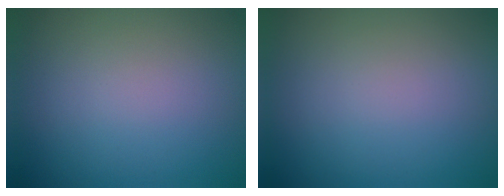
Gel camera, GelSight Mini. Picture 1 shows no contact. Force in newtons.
{"total": 0.0}